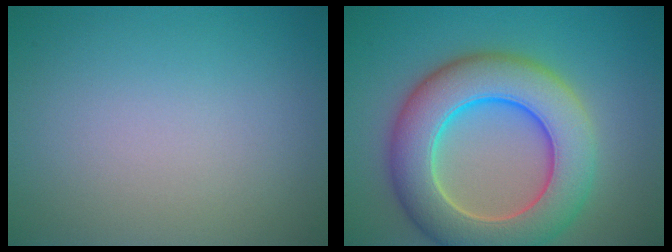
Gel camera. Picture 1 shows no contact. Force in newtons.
{"total": 10.3, "press": 10.3, "slide": 0.4}